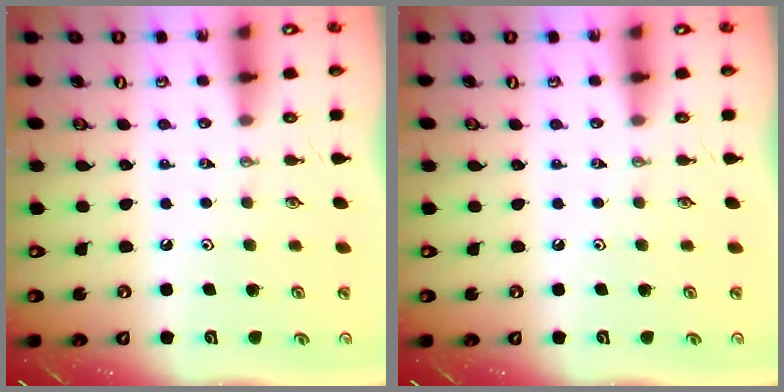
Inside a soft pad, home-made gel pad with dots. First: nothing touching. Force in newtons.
{"total": 0.0}